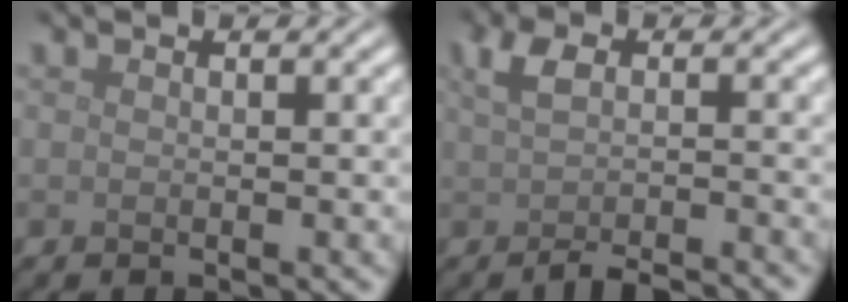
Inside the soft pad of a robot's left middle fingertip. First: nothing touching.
{"total": 3.4, "force": [-1.2, 1.0, 3.0], "torque": [-0.050, -0.006, -0.024]}